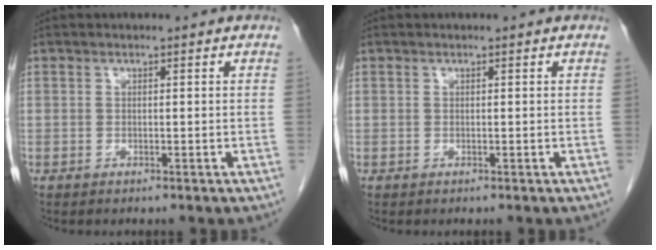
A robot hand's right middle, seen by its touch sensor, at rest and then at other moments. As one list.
[{"total": 0.0}]